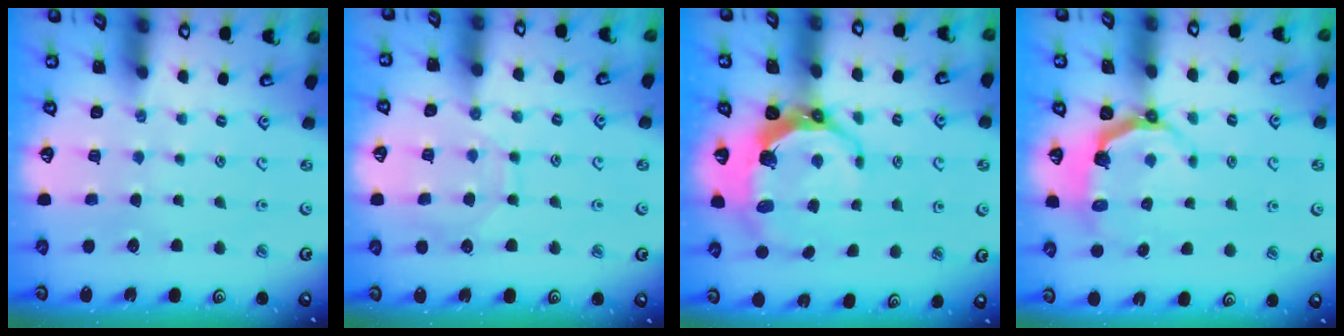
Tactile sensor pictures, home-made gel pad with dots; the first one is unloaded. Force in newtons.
{"total": 8.9, "press": 8.9, "slide": 0.7}
{"total": 9.4, "press": 8.0, "slide": 5.0}
{"total": 4.2, "press": 2.7, "slide": 3.2}